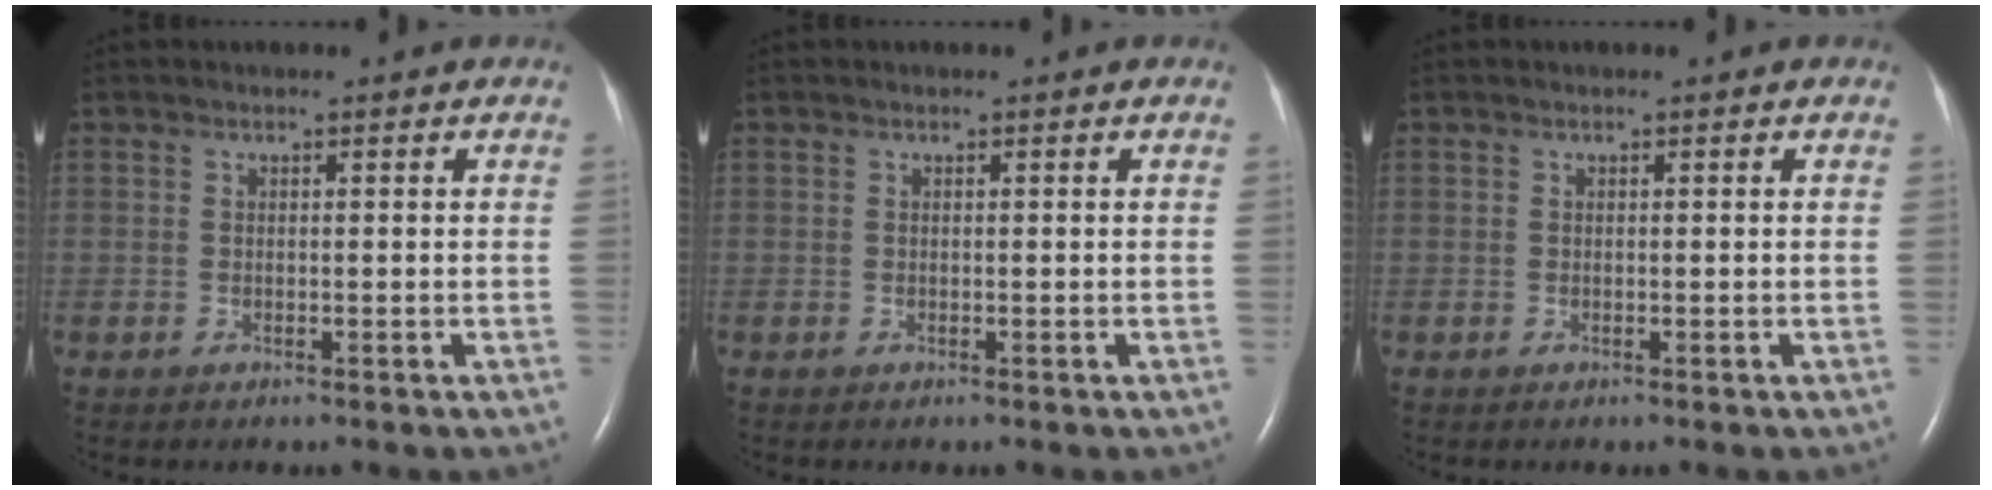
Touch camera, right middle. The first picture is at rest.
{"total": 0.0}
{"total": 0.0}